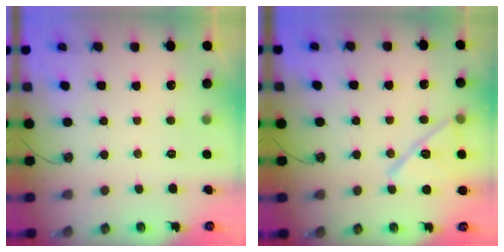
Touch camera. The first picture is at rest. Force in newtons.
{"total": 14.3, "press": 11.3, "slide": 8.8}